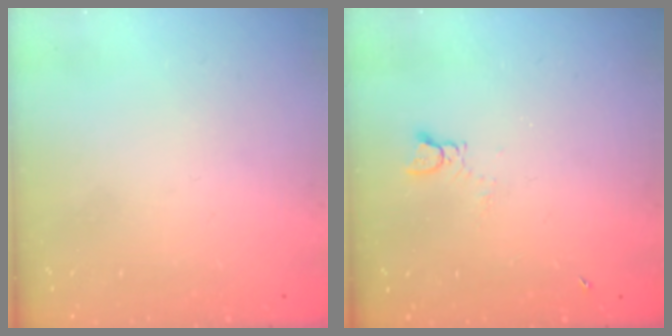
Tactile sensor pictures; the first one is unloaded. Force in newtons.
{"total": 0.9, "press": 0.9, "slide": 0.1}